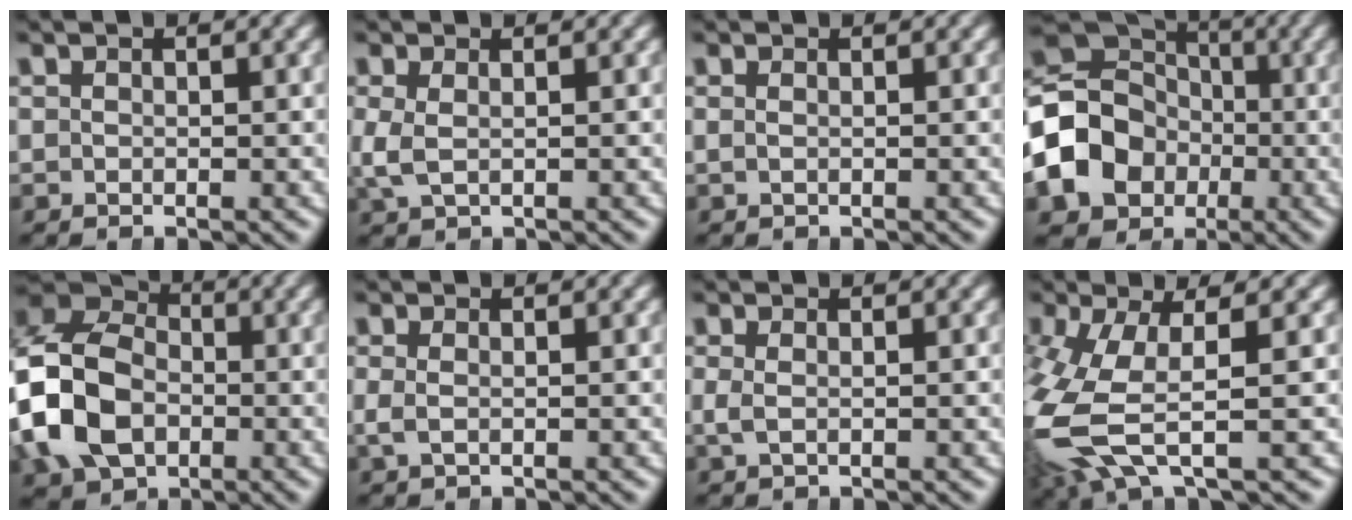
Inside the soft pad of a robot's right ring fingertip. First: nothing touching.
{"total": 1.7, "force": [0.1, 0.9, 1.5], "torque": [-0.046, -0.011, 0.014]}
{"total": 0.7, "force": [0.1, -0.7, 0.2], "torque": [0.002, -0.001, 0.005]}
{"total": 12.1, "force": [-1.5, 10.3, 6.1], "torque": [-0.144, -0.034, -0.020]}
{"total": 13.7, "force": [0.0, 11.6, 7.4], "torque": [-0.164, -0.007, -0.007]}
{"total": 1.0, "force": [0.0, 0.1, 1.0], "torque": [-0.026, -0.005, 0.006]}
{"total": 1.0, "force": [0.1, 0.1, 1.0], "torque": [-0.026, -0.005, 0.008]}
{"total": 7.9, "force": [-0.9, 4.6, 6.3], "torque": [-0.175, -0.024, -0.004]}